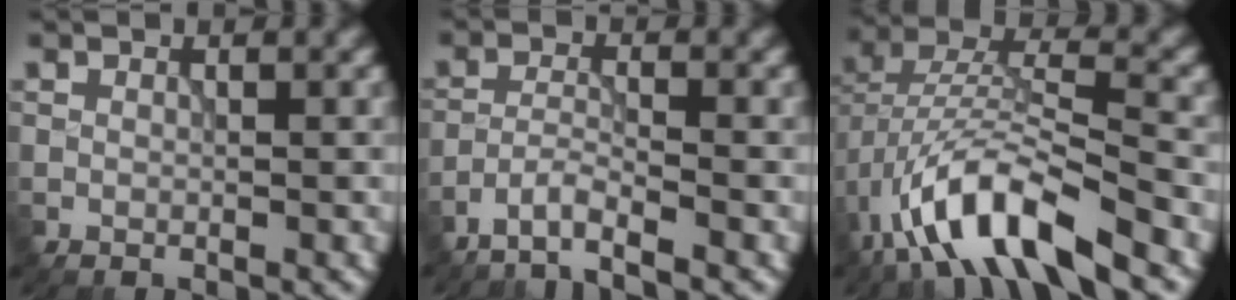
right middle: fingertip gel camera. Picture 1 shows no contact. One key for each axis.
{"total": 2.6, "fx": -2.2, "fy": 0.2, "fz": 1.4, "tx": -0.022, "ty": 0.002, "tz": -0.056}
{"total": 9.9, "fx": -5.4, "fy": 3.2, "fz": 7.6, "tx": -0.140, "ty": 0.010, "tz": -0.102}